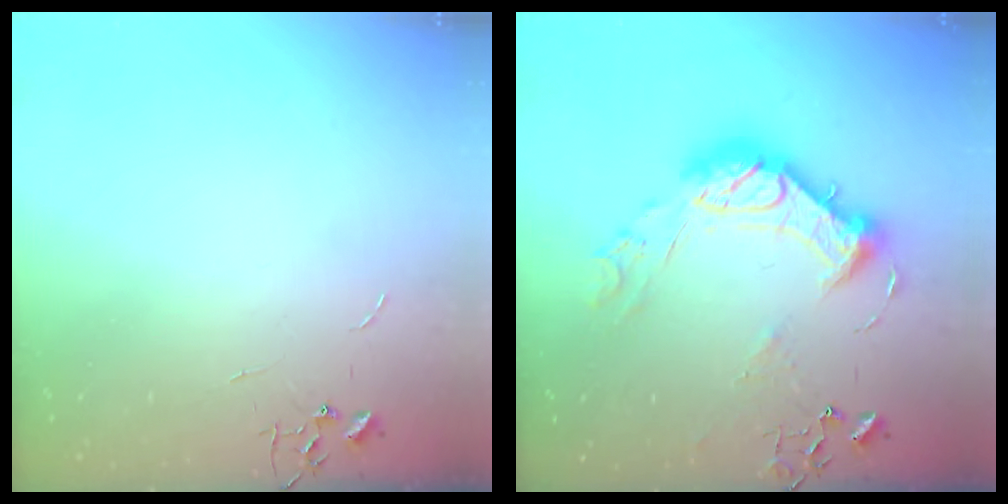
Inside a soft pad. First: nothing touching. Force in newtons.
{"total": 17.2, "press": 17.2, "slide": 1.3}